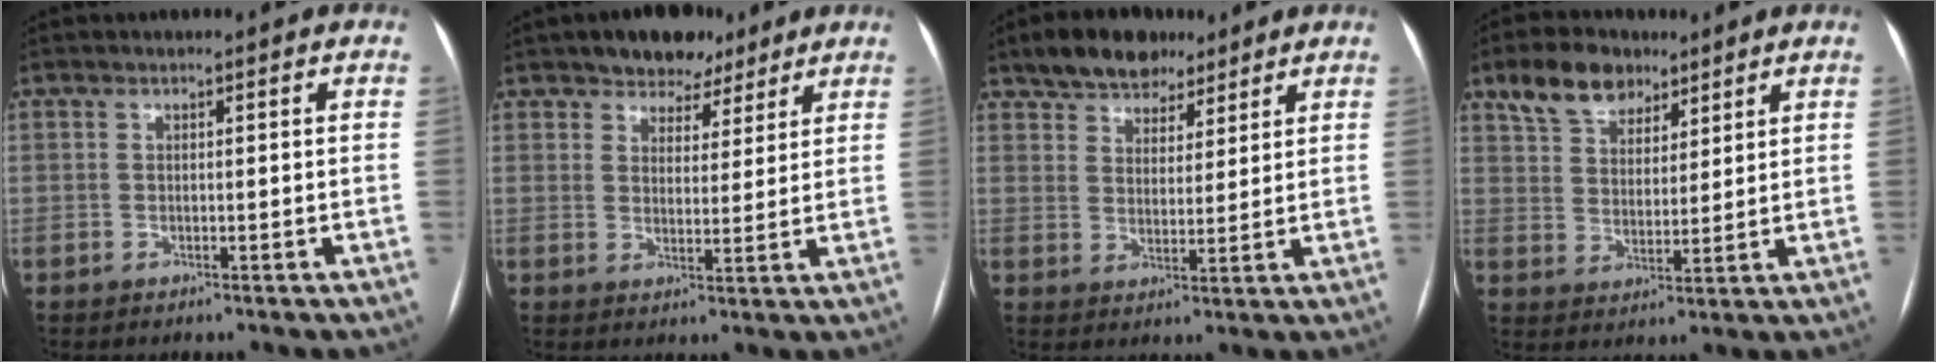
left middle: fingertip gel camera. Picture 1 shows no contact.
{"total": 6.7, "force": [5.1, 3.8, 2.2], "torque": [-0.019, 0.010, 0.079]}
{"total": 9.1, "force": [6.9, 4.8, 3.5], "torque": [-0.051, 0.018, 0.116]}
{"total": 8.8, "force": [6.1, 5.1, 3.7], "torque": [-0.071, 0.023, 0.113]}